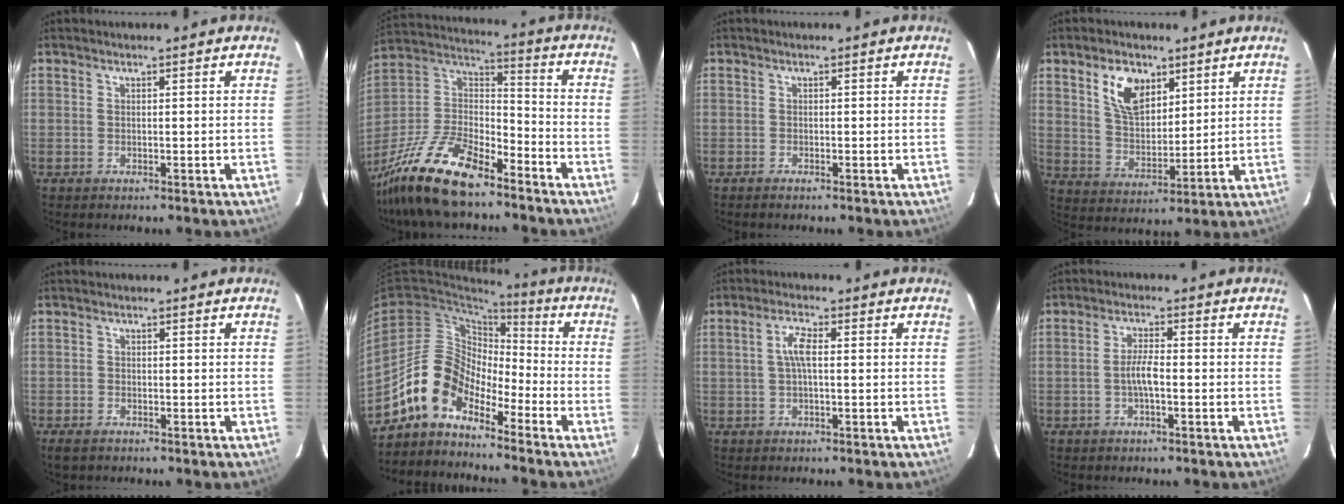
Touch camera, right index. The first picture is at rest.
{"total": 21.0, "force": [-15.3, 7.4, 12.3], "torque": [-0.266, -0.007, -0.280]}
{"total": 0.7, "force": [-0.7, 0.1, 0.2], "torque": [-0.006, -0.002, -0.014]}
{"total": 9.4, "force": [4.9, 5.4, 6.0], "torque": [-0.108, 0.012, 0.099]}
{"total": 2.3, "force": [-1.6, 1.4, 1.0], "torque": [-0.022, -0.003, -0.030]}
{"total": 10.7, "force": [-7.8, 5.7, 4.6], "torque": [-0.084, 0.032, -0.158]}
{"total": 3.6, "force": [0.2, 1.0, 3.4], "torque": [-0.070, 0.007, 0.004]}
{"total": 3.5, "force": [-1.1, 0.7, 3.3], "torque": [-0.067, 0.005, -0.020]}